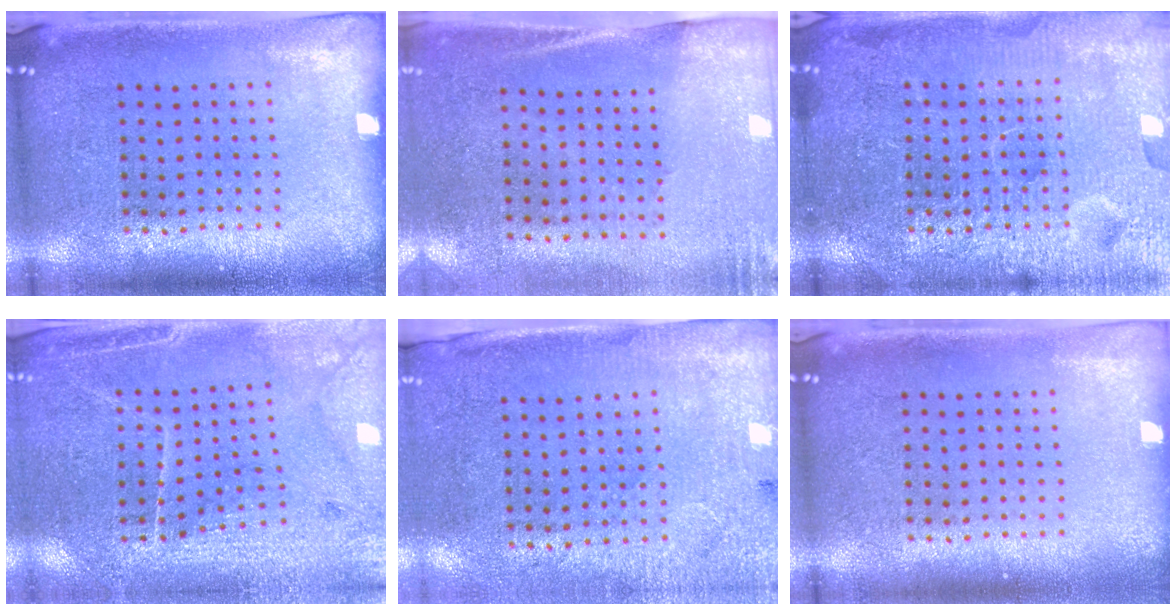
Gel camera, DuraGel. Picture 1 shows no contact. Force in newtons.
{"total": 2.7, "press": 2.3, "slide": 1.4}
{"total": 7.2, "press": 7.2, "slide": 1.0}
{"total": 3.1, "press": 3.0, "slide": 0.7}
{"total": 2.6, "press": 2.2, "slide": 1.4}
{"total": 0.0}